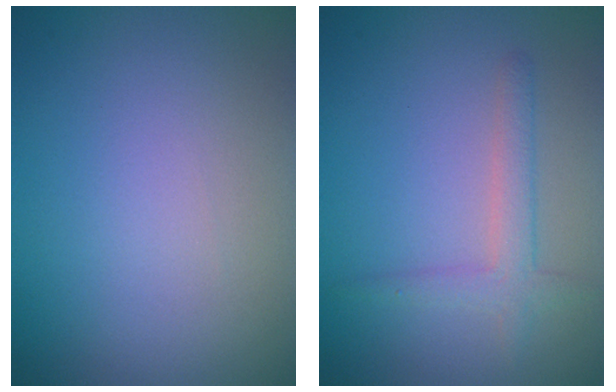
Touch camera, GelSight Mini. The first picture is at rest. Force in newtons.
{"total": 2.1, "press": 2.1, "slide": 0.1}